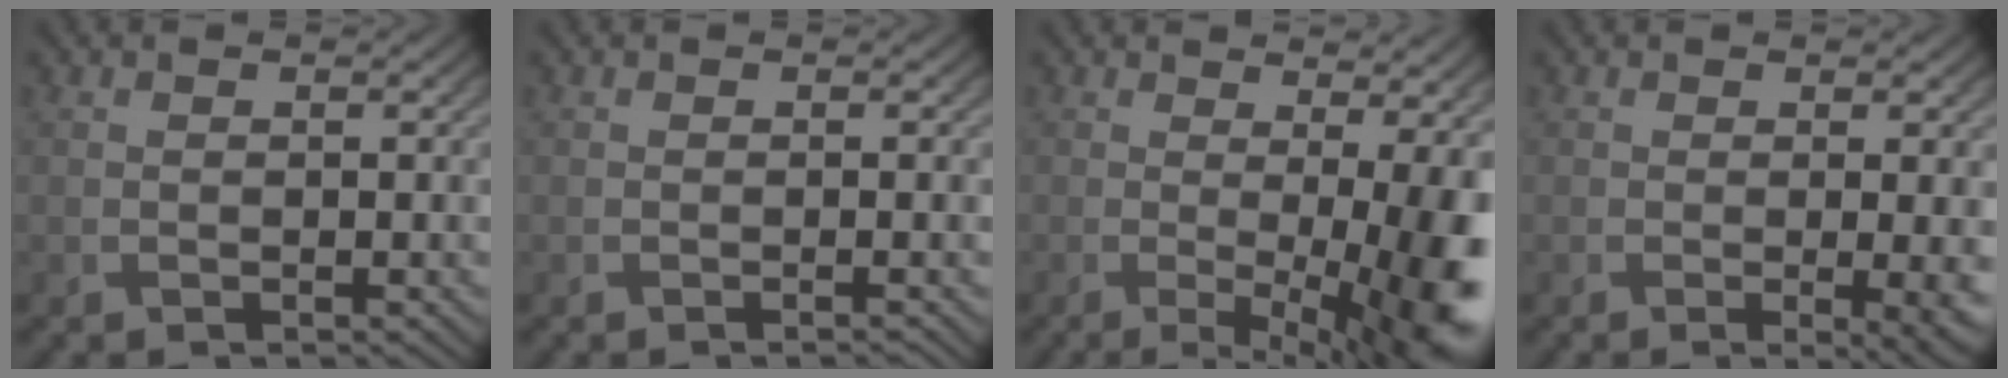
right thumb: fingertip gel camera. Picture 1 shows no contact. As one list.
[{"total": 0.9, "force": [-0.2, 0.1, 0.9], "torque": [-0.010, 0.000, -0.009]}, {"total": 13.7, "force": [-1.3, 4.7, 12.8], "torque": [-0.129, -0.002, -0.006]}, {"total": 5.1, "force": [-0.5, 1.4, 4.9], "torque": [-0.064, -0.009, -0.003]}]